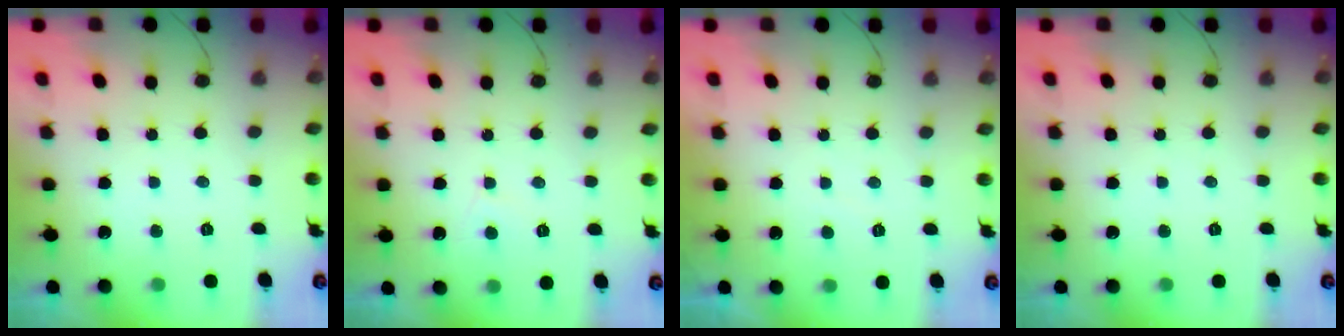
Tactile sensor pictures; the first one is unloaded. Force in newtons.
{"total": 4.2, "press": 4.2, "slide": 0.3}
{"total": 0.0}
{"total": 0.0}